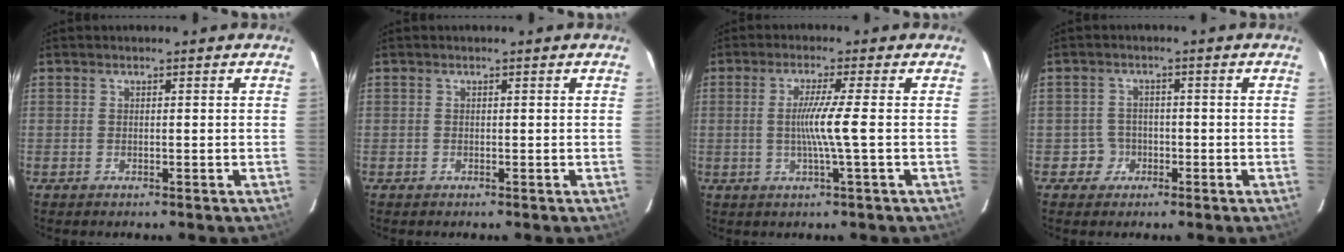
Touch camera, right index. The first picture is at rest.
{"total": 0.0}
{"total": 5.4, "force": [-0.3, -1.4, 5.2], "torque": [-0.100, -0.010, -0.006]}
{"total": 3.0, "force": [-1.0, 2.8, -0.3], "torque": [0.014, 0.013, -0.019]}